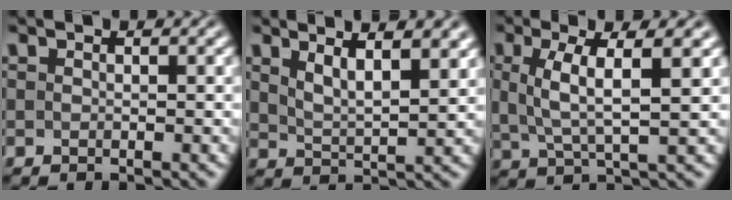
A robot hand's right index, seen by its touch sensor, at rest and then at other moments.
{"total": 4.6, "force": [2.5, 2.1, 3.2], "torque": [-0.041, 0.002, 0.036]}
{"total": 4.1, "force": [0.6, 1.0, 4.0], "torque": [-0.072, -0.008, 0.021]}